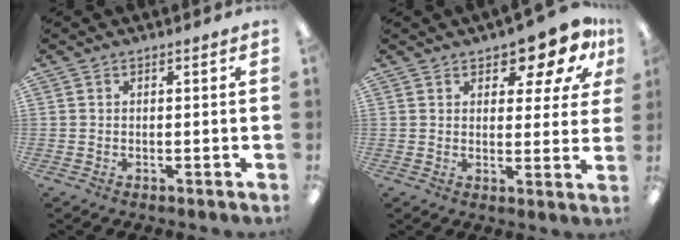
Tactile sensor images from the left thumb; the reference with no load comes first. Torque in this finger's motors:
{"motor_torque": [0.29, 0.42, 0.29, 0.09, 0.04]}